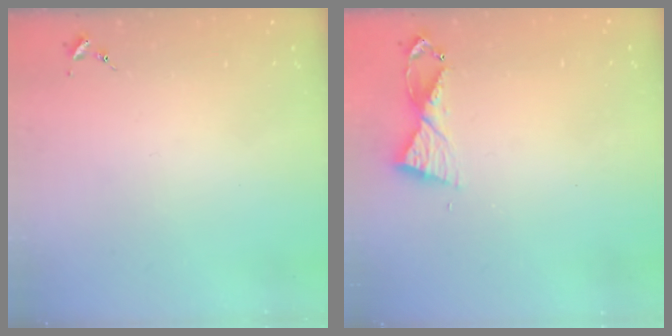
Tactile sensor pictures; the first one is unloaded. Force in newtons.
{"total": 5.8, "press": 5.8, "slide": 0.6}